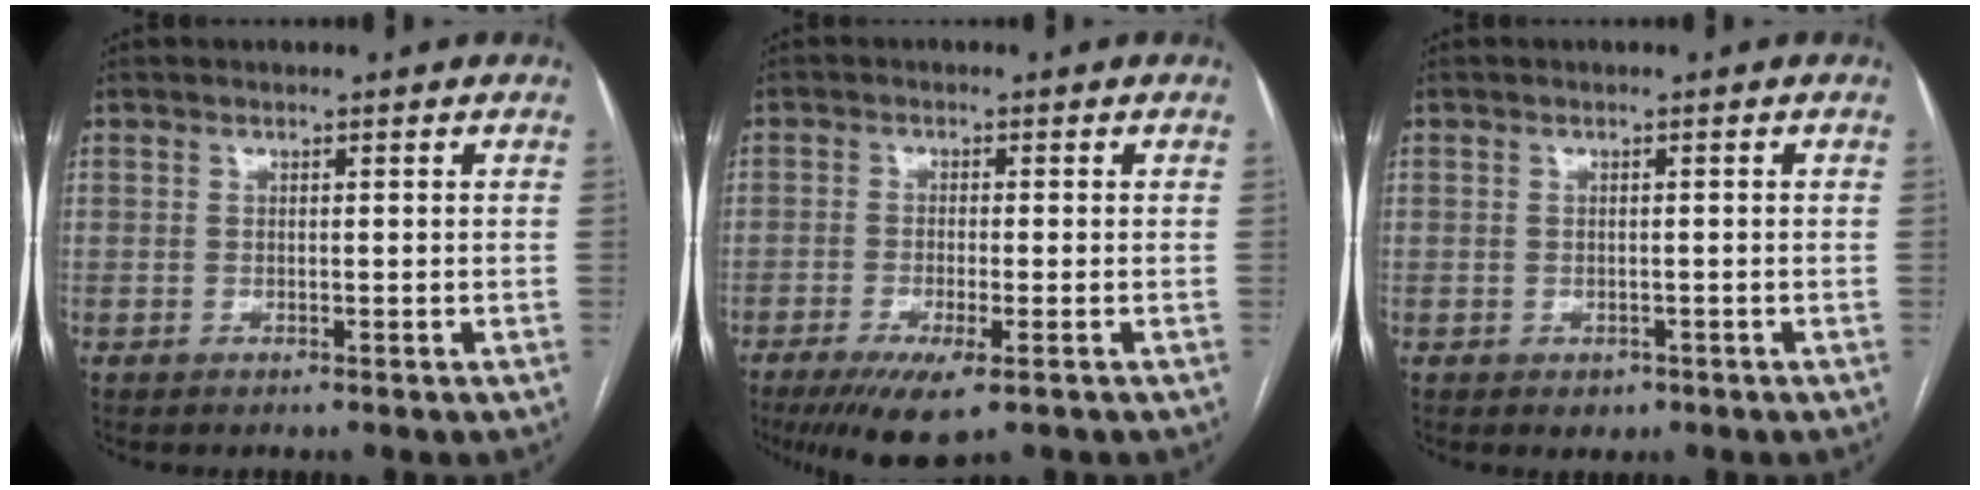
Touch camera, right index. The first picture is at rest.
{"total": 6.6, "force": [-3.8, 1.0, 5.4], "torque": [-0.095, -0.018, -0.062]}
{"total": 1.6, "force": [-0.8, 1.3, 0.5], "torque": [-0.004, 0.002, -0.004]}